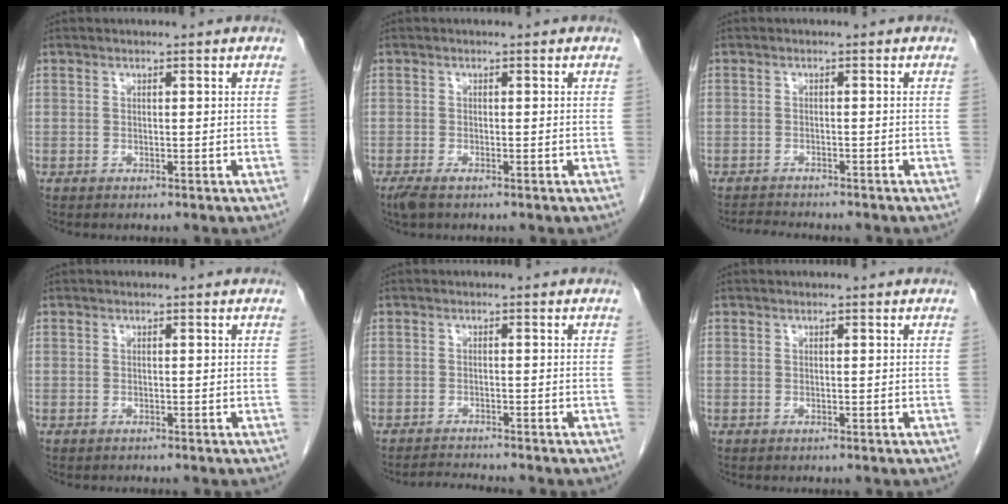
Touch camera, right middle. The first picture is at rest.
{"total": 2.4, "force": [-1.6, 0.7, 1.5], "torque": [-0.034, -0.007, -0.027]}
{"total": 4.3, "force": [-4.1, 0.3, 1.2], "torque": [-0.022, -0.014, -0.062]}
{"total": 0.0}
{"total": 2.8, "force": [-2.6, -0.9, 0.1], "torque": [-0.012, -0.019, -0.044]}
{"total": 0.0}